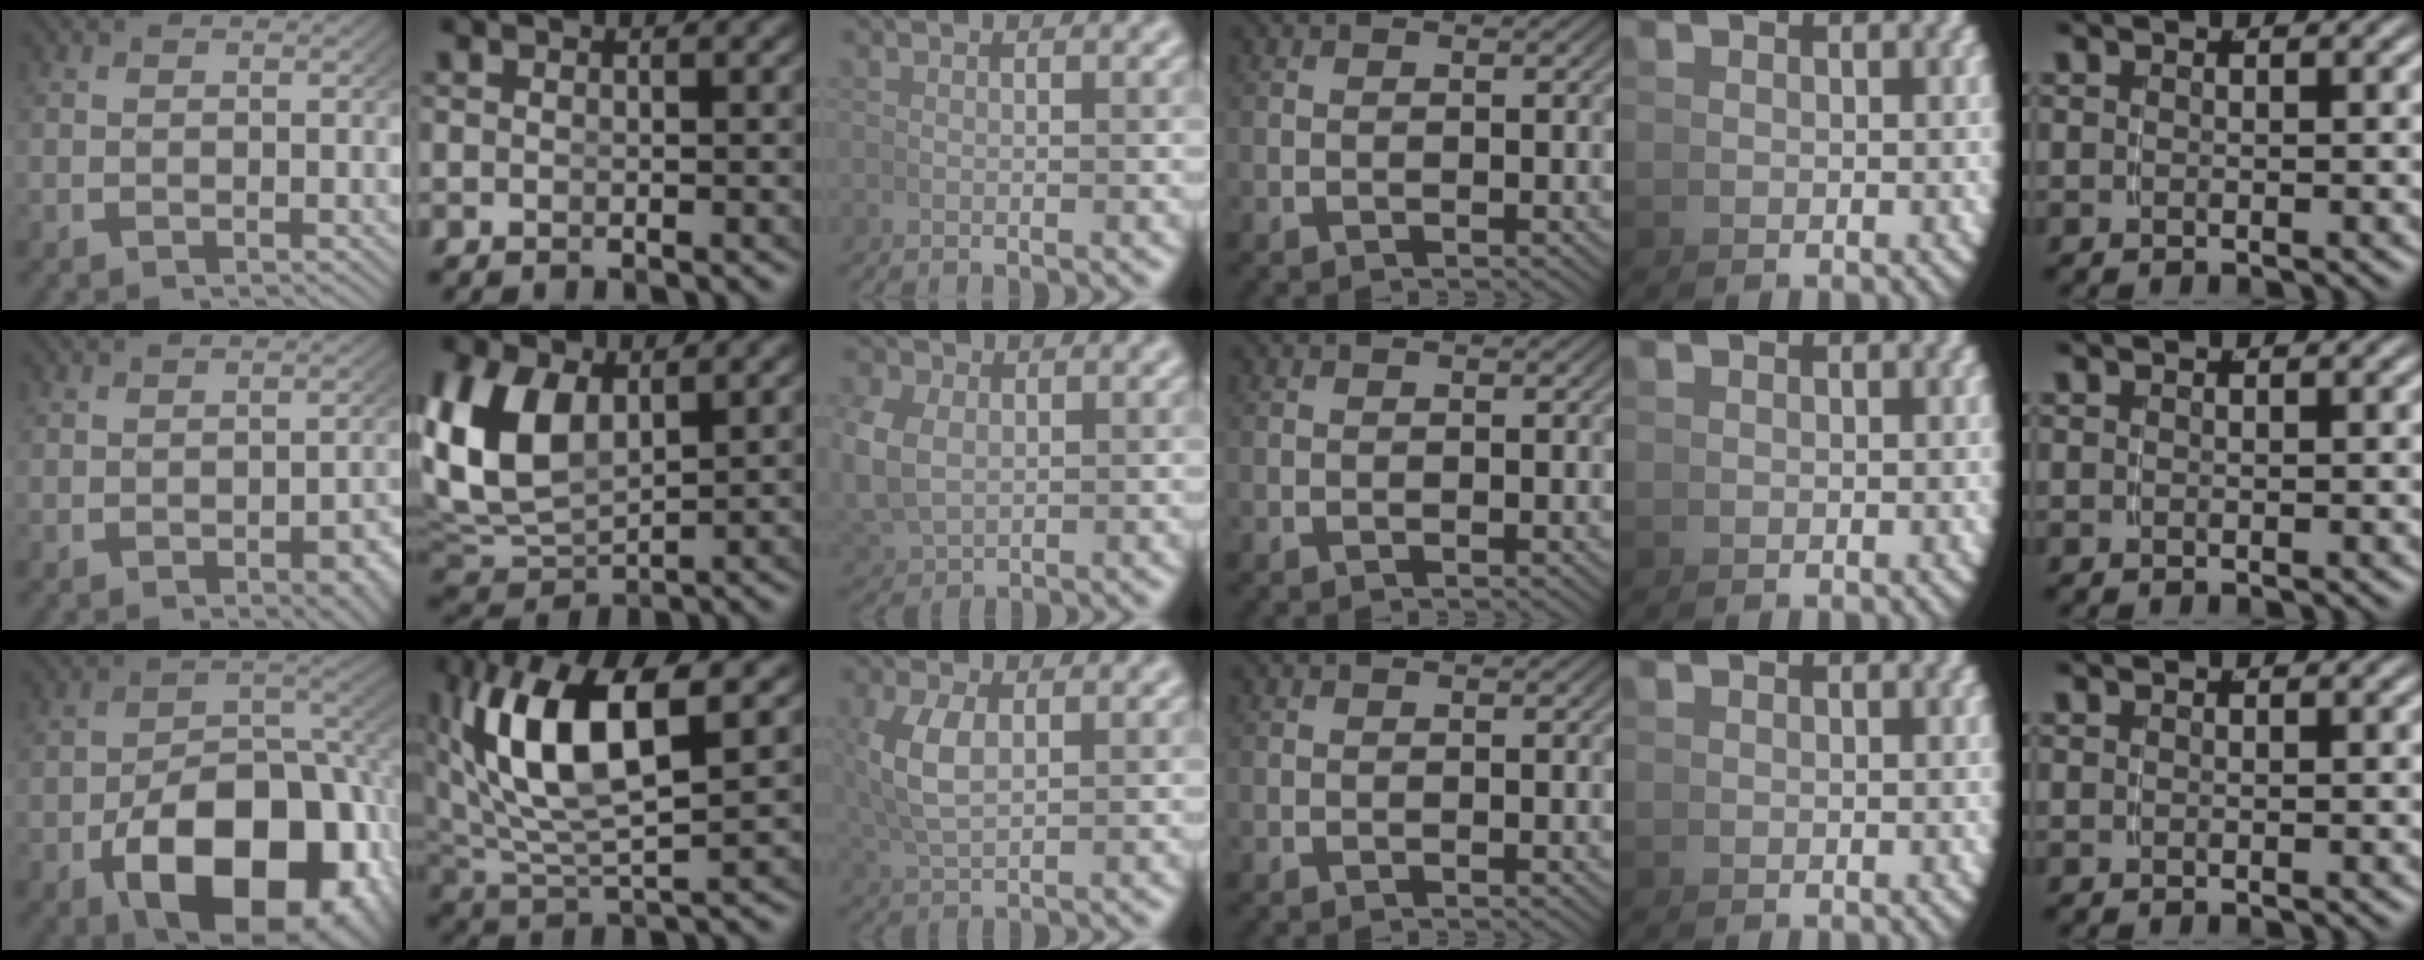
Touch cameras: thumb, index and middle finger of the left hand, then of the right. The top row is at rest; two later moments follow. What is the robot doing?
{"motion": "lift_and_place", "object": "bowl"}